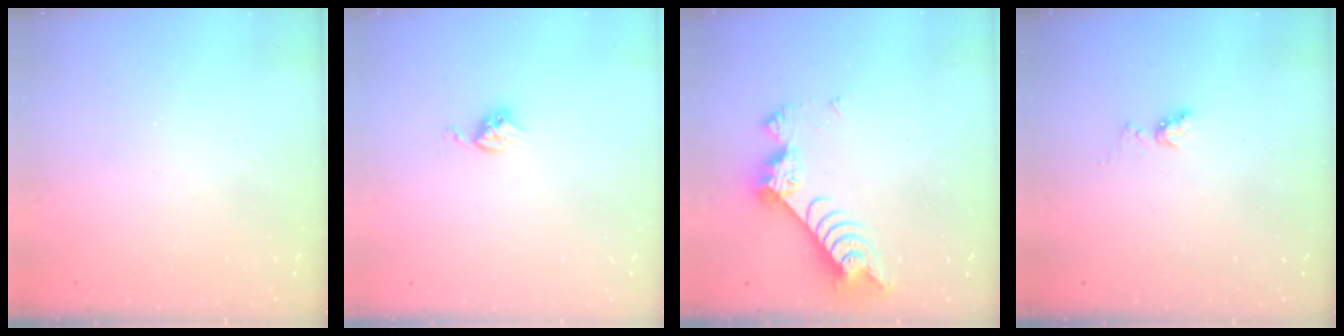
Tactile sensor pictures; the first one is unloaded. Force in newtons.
{"total": 3.9, "press": 3.9, "slide": 0.4}
{"total": 9.5, "press": 9.4, "slide": 1.0}
{"total": 4.4, "press": 4.4, "slide": 0.6}